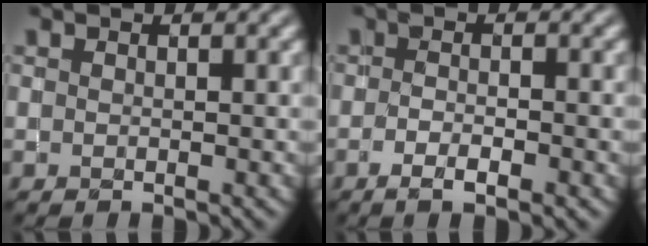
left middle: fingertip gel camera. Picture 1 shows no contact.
{"total": 2.7, "force": [-1.3, 0.7, 2.3], "torque": [-0.039, -0.002, -0.020]}